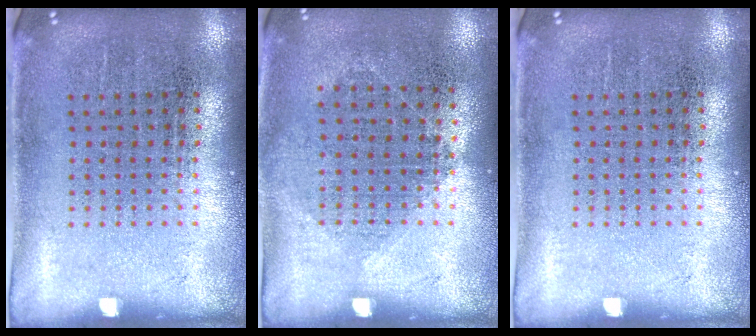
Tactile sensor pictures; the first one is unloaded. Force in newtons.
{"total": 1.0, "press": 0.9, "slide": 0.4}
{"total": 0.0}